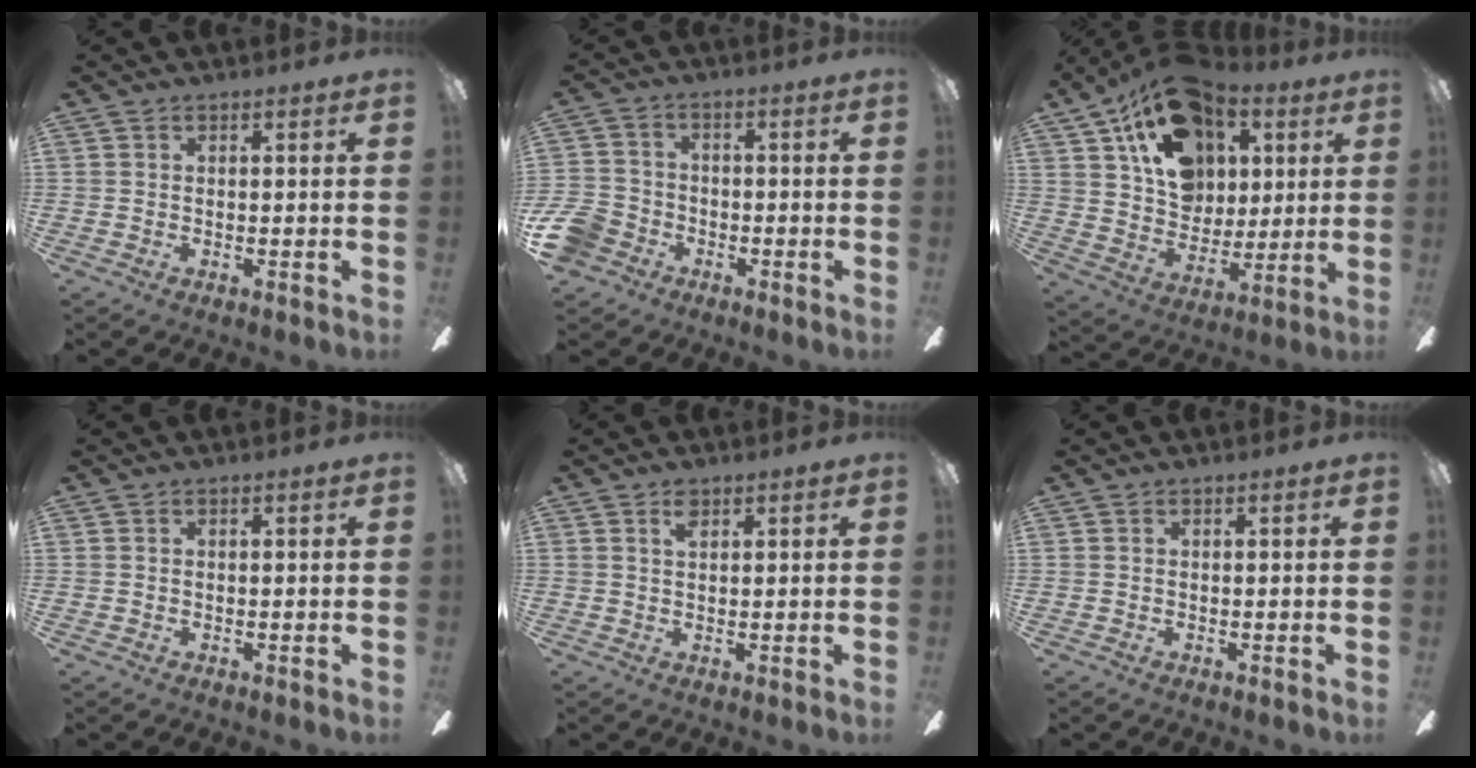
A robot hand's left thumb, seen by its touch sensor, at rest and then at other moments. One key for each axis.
{"total": 7.9, "fx": -4.1, "fy": 6.0, "fz": 3.1, "tx": -0.084, "ty": 0.031, "tz": -0.080}
{"total": 19.8, "fx": 10.6, "fy": 13.6, "fz": 9.7, "tx": -0.171, "ty": -0.043, "tz": 0.197}
{"total": 0.0}
{"total": 2.4, "fx": 1.6, "fy": 1.1, "fz": 1.5, "tx": -0.026, "ty": 0.000, "tz": 0.026}
{"total": 0.0}